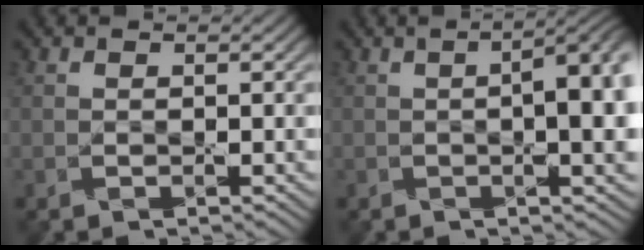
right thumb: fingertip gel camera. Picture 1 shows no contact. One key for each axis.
{"total": 8.0, "fx": 0.2, "fy": 2.7, "fz": 7.5, "tx": -0.096, "ty": 0.003, "tz": 0.004}